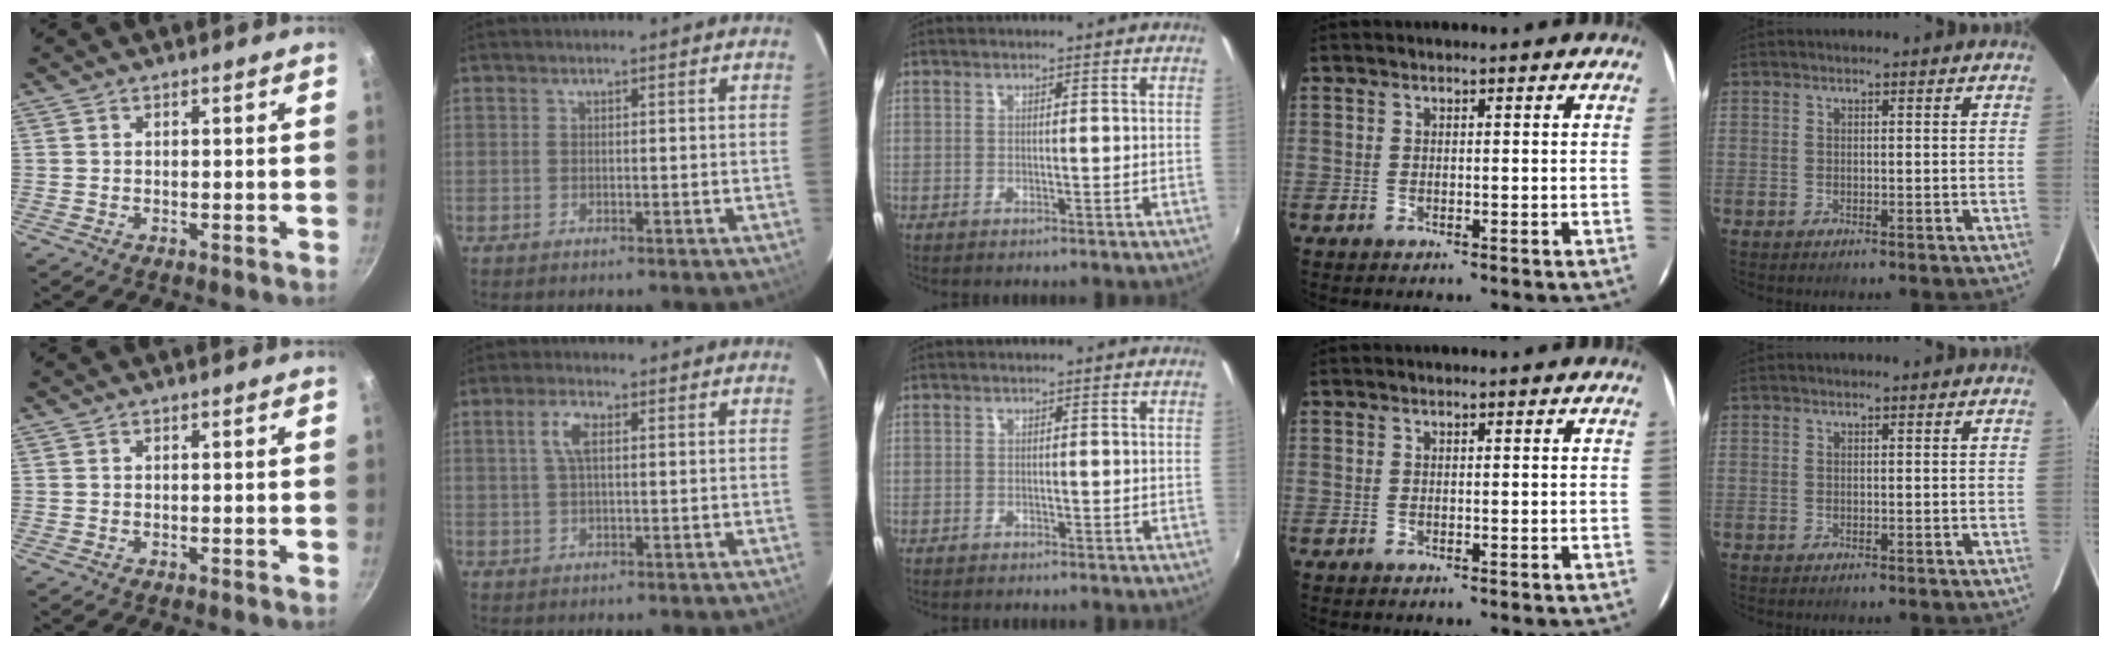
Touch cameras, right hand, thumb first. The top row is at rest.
{"index": {"total": 3.9, "force": [1.0, 1.5, 3.5], "torque": [-0.070, 0.008, 0.020]}, "middle": {"total": 0.6, "force": [-0.5, 0.4, -0.1], "torque": [0.001, 0.000, -0.009]}}